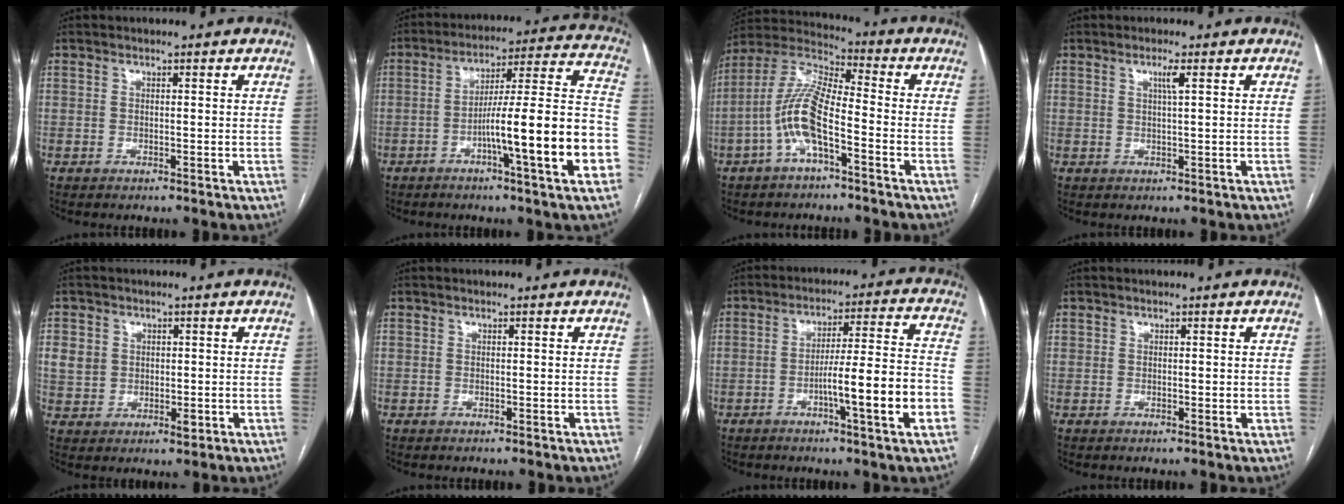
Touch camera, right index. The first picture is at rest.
{"total": 17.9, "force": [-6.1, 0.1, 16.8], "torque": [-0.216, 0.017, -0.092]}
{"total": 10.6, "force": [-3.8, 2.5, 9.6], "torque": [-0.210, 0.018, -0.076]}
{"total": 1.8, "force": [0.7, -0.3, 1.6], "torque": [-0.030, -0.002, 0.013]}
{"total": 5.4, "force": [0.7, 4.7, 2.6], "torque": [-0.047, 0.004, 0.021]}
{"total": 0.0}
{"total": 12.0, "force": [-4.3, -0.3, 11.2], "torque": [-0.174, 0.005, -0.066]}
{"total": 0.7, "force": [0.2, 0.6, 0.3], "torque": [0.002, 0.001, 0.000]}